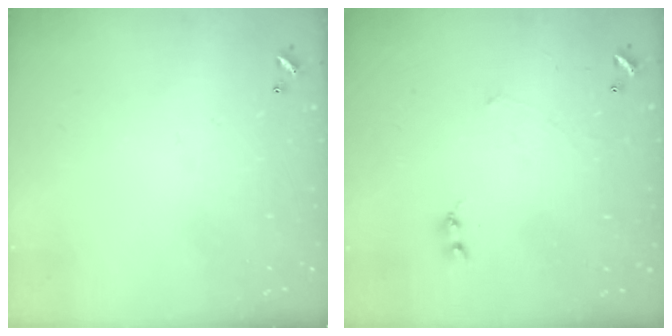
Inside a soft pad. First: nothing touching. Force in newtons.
{"total": 1.6, "press": 1.5, "slide": 0.5}